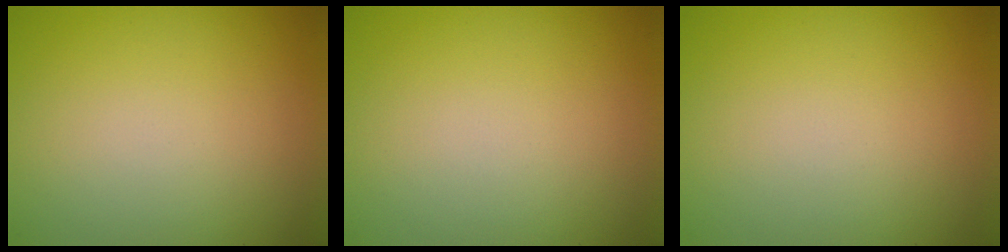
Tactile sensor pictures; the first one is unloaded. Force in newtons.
{"total": 0.0}
{"total": 0.0}